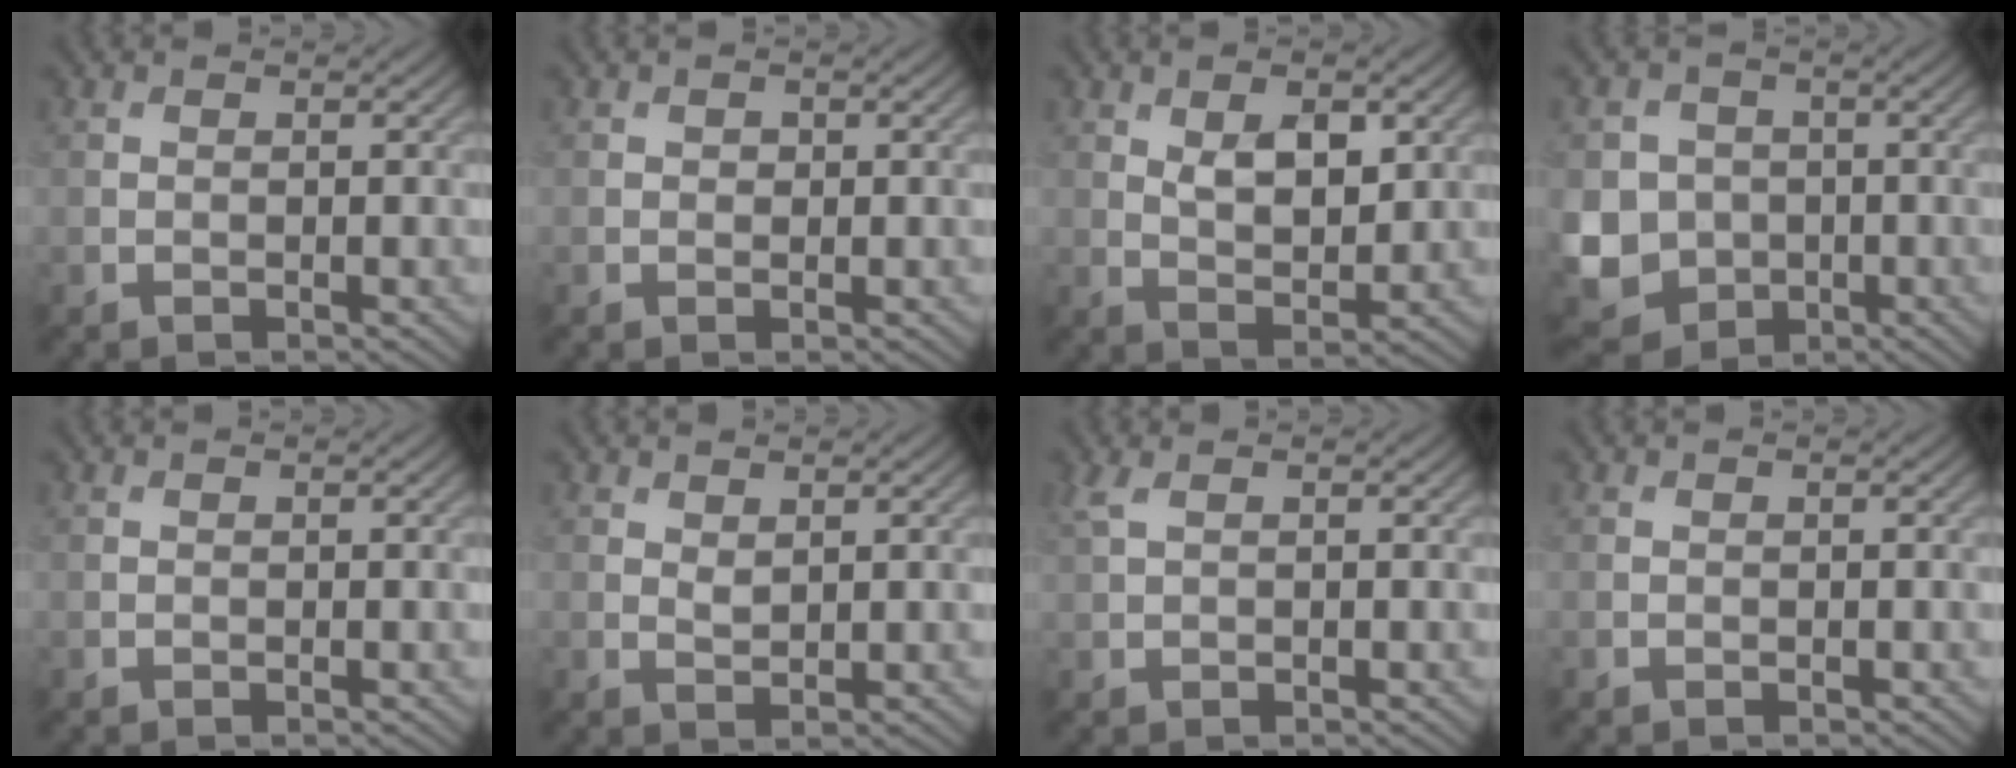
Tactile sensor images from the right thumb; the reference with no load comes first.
{"total": 0.6, "force": [0.1, 0.5, 0.2], "torque": [-0.001, -0.003, 0.000]}
{"total": 5.3, "force": [1.9, 2.7, 4.2], "torque": [-0.078, -0.006, 0.036]}
{"total": 8.8, "force": [-1.6, 8.0, 3.3], "torque": [-0.102, -0.029, -0.049]}
{"total": 0.0}
{"total": 1.2, "force": [0.8, 0.5, 0.7], "torque": [-0.017, -0.004, 0.020]}
{"total": 1.7, "force": [1.0, 0.5, 1.3], "torque": [-0.039, 0.008, 0.023]}
{"total": 0.0}